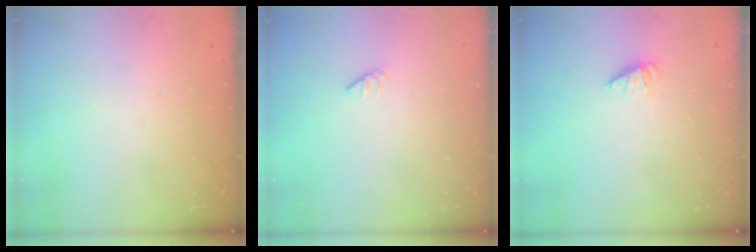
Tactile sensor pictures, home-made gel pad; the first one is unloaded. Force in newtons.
{"total": 0.0}
{"total": 1.6, "press": 1.6, "slide": 0.2}